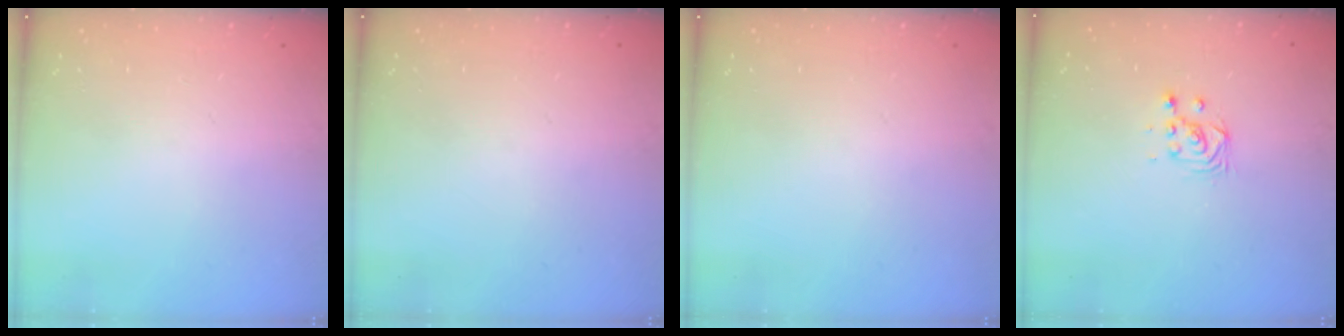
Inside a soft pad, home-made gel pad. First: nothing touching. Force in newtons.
{"total": 0.0}
{"total": 0.0}
{"total": 3.7, "press": 3.7, "slide": 0.3}